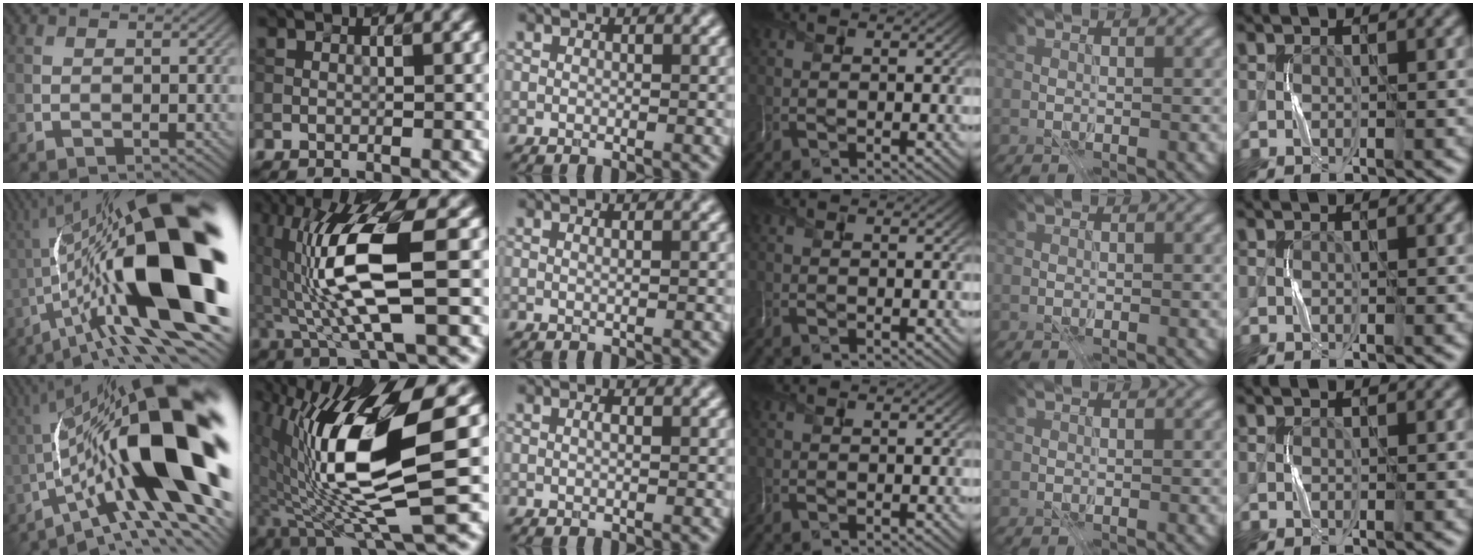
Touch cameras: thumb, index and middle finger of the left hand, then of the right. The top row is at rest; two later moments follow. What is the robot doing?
{"motion": "press", "object": "grip strengthener"}